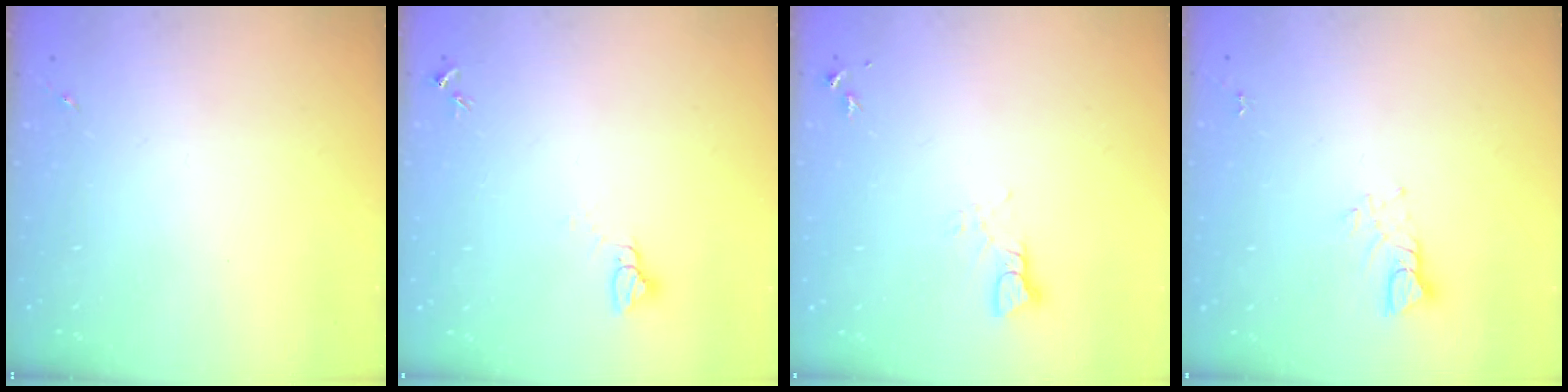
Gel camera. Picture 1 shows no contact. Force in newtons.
{"total": 3.2, "press": 3.2, "slide": 0.1}
{"total": 3.4, "press": 3.4, "slide": 0.3}
{"total": 3.5, "press": 3.5, "slide": 0.3}